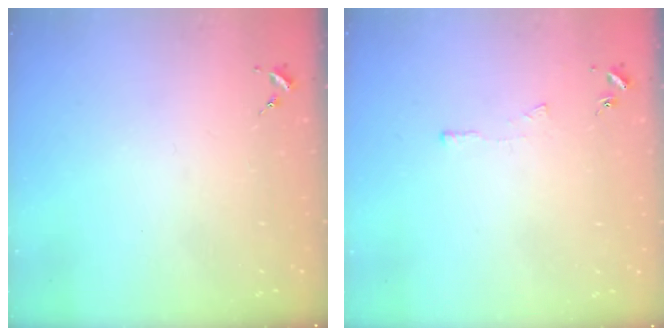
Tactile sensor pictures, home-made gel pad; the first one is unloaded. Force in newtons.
{"total": 3.6, "press": 3.6, "slide": 0.4}